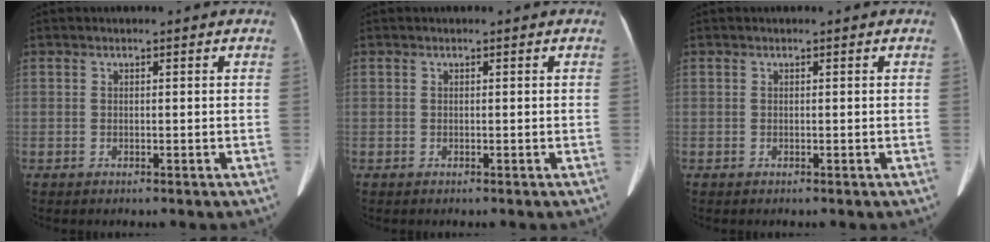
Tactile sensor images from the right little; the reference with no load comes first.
{"total": 0.0}
{"total": 0.0}